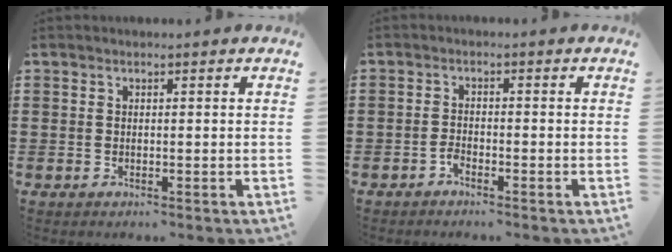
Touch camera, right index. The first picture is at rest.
{"total": 1.4, "force": [-1.2, 0.3, 0.6], "torque": [-0.016, -0.001, -0.023]}